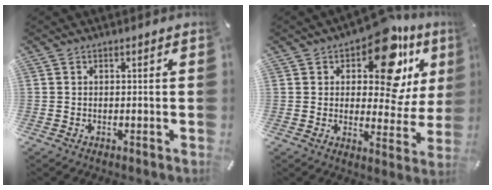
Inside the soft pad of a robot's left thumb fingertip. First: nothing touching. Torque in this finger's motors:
{"motor_torque": [2.04, 2.29, 1.89, -0.86, 0.27]}